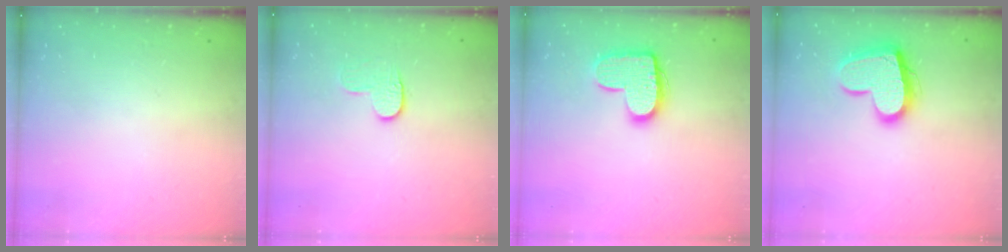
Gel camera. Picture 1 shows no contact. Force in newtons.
{"total": 7.0, "press": 6.9, "slide": 0.6}
{"total": 13.7, "press": 13.7, "slide": 0.6}
{"total": 15.9, "press": 15.9, "slide": 0.9}